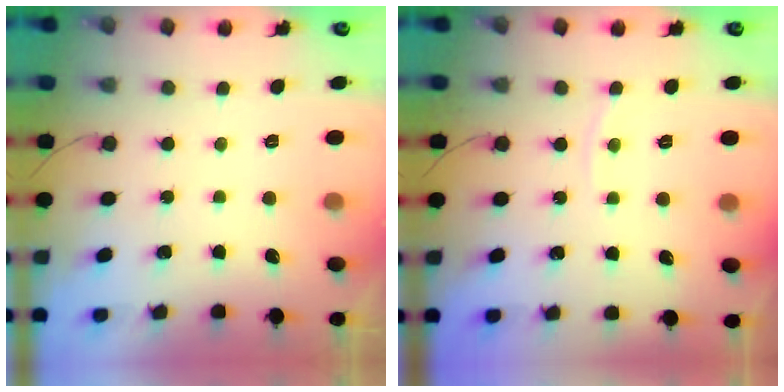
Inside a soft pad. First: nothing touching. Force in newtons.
{"total": 2.7, "press": 2.7, "slide": 0.3}